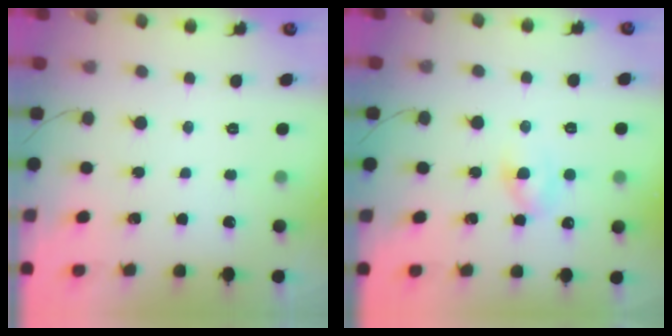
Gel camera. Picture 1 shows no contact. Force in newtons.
{"total": 2.7, "press": 2.5, "slide": 1.1}